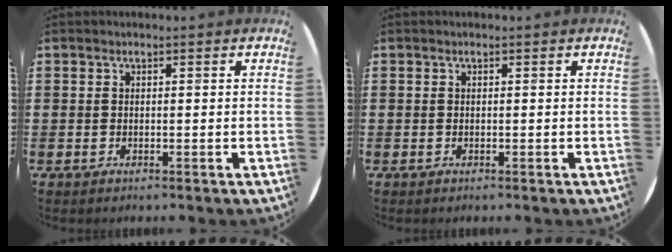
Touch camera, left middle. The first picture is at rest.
{"total": 0.0}